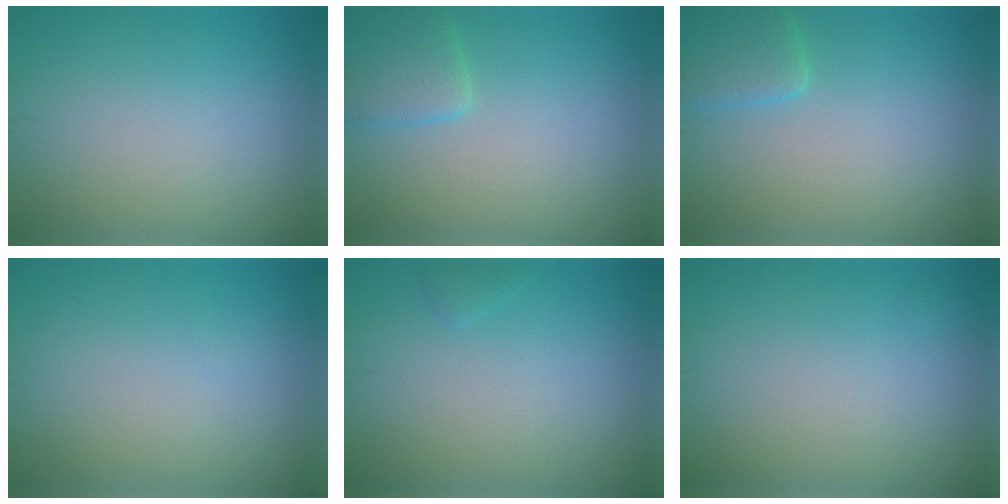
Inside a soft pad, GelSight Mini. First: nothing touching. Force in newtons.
{"total": 2.5, "press": 2.5, "slide": 0.2}
{"total": 2.6, "press": 2.6, "slide": 0.2}
{"total": 0.0}
{"total": 0.6, "press": 0.6, "slide": 0.1}
{"total": 0.0}